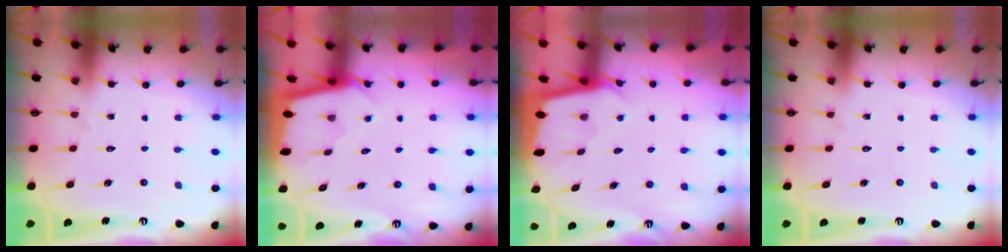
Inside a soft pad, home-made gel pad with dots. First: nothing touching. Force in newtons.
{"total": 1.9, "press": 1.9, "slide": 0.2}
{"total": 2.1, "press": 2.1, "slide": 0.1}
{"total": 0.0}